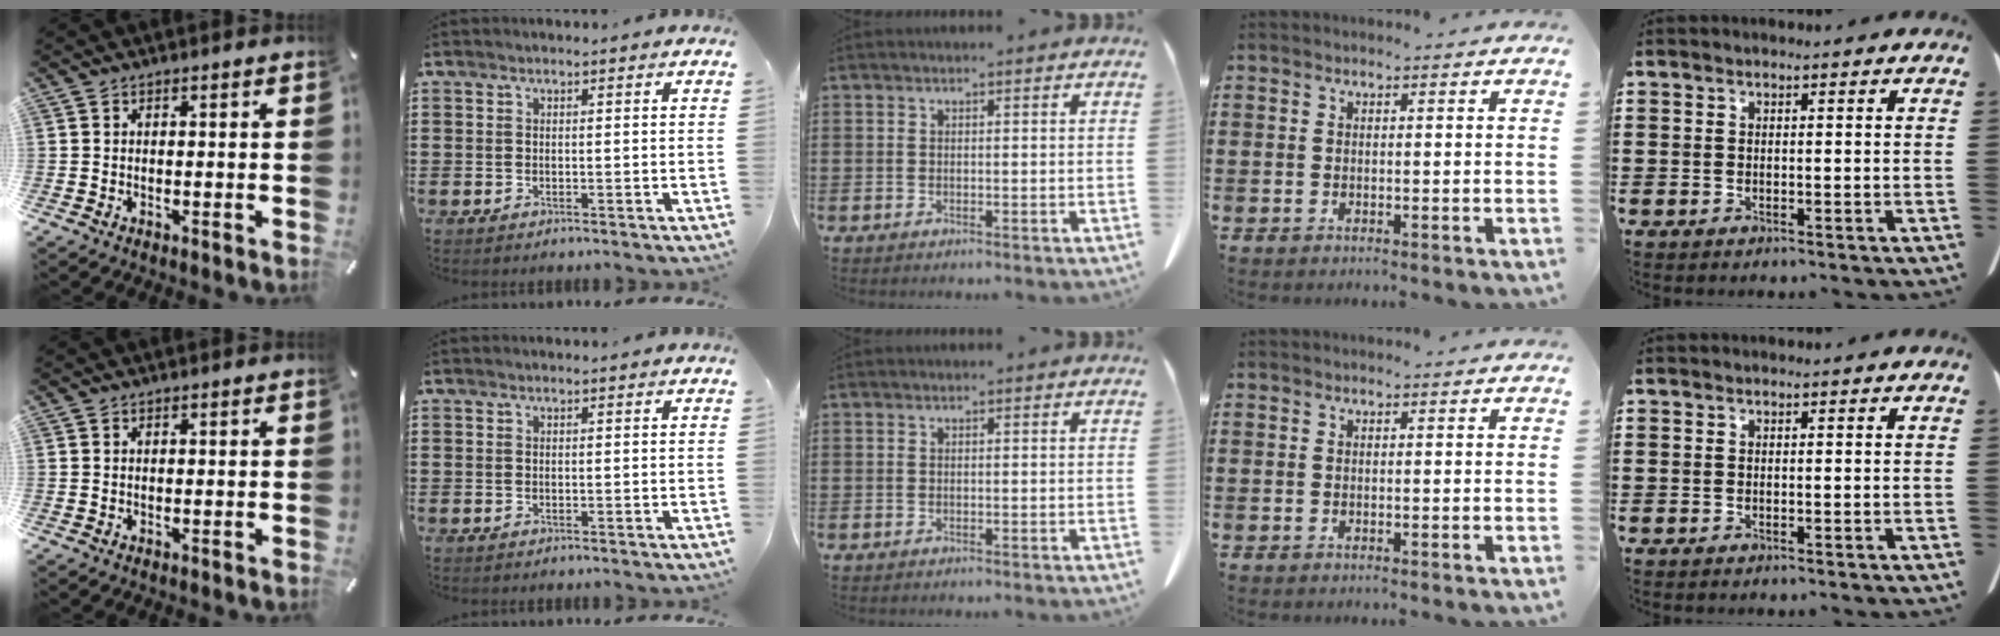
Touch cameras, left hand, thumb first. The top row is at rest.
{}